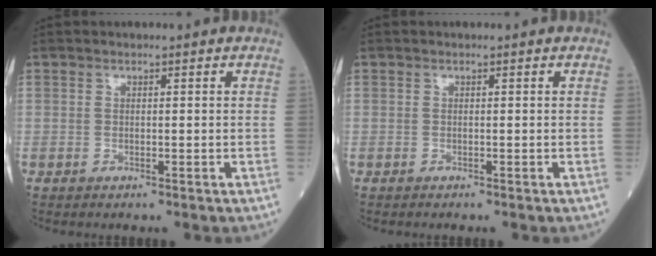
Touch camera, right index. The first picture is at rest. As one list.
[{"total": 0.0}]